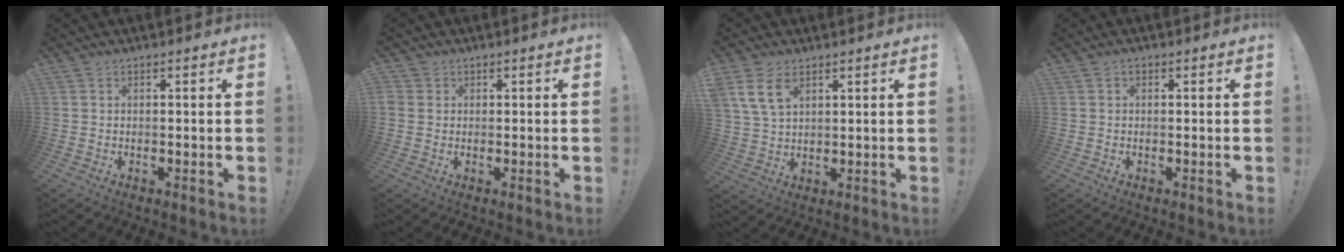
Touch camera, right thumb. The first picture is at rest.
{"total": 2.0, "force": [0.7, 1.7, 0.5], "torque": [-0.006, 0.001, 0.013]}
{"total": 8.4, "force": [4.3, 5.0, 5.2], "torque": [-0.101, -0.004, 0.086]}
{"total": 0.6, "force": [0.0, 0.5, 0.2], "torque": [0.003, 0.000, -0.003]}